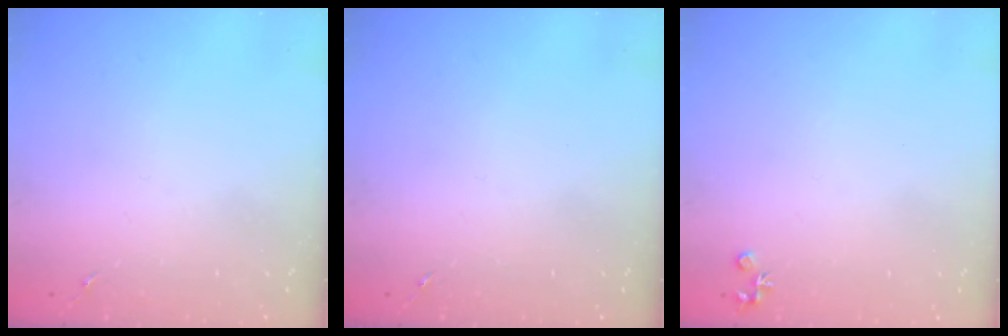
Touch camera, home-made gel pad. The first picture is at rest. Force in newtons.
{"total": 0.0}
{"total": 3.7, "press": 3.6, "slide": 0.4}